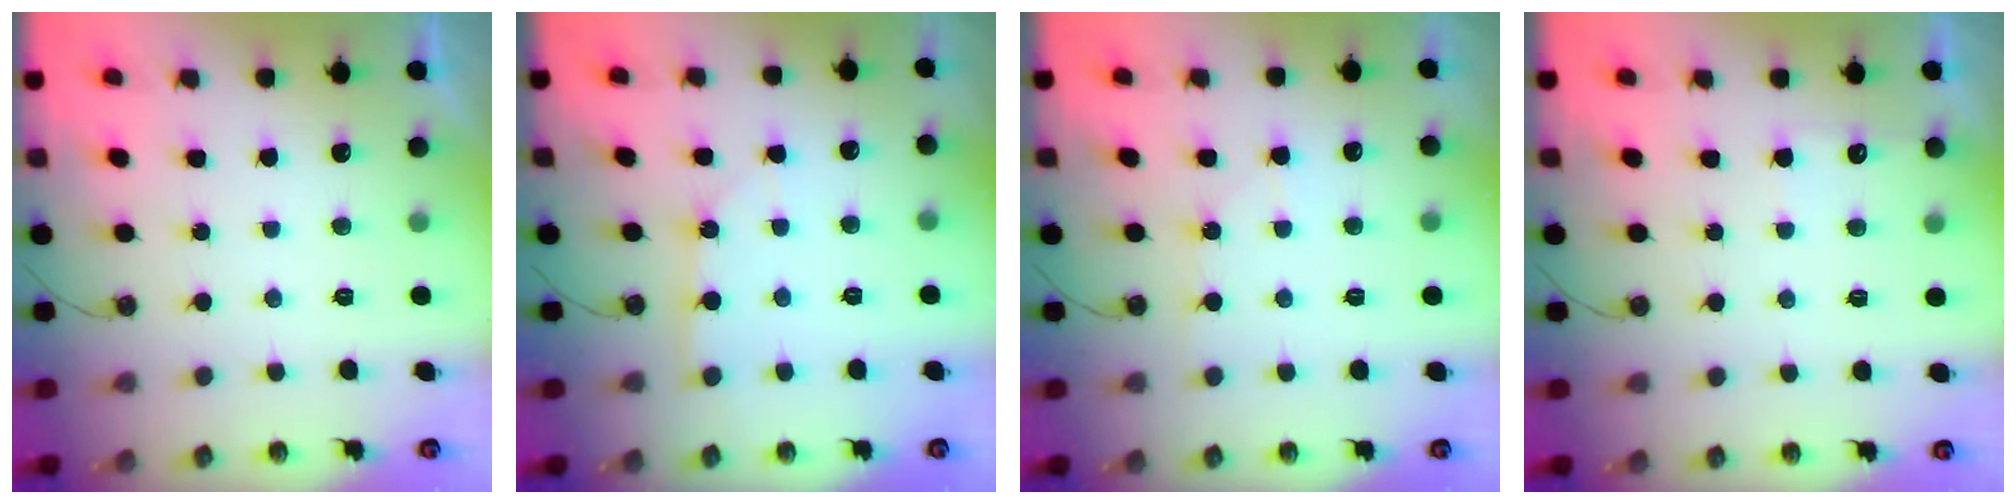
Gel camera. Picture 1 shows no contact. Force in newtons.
{"total": 3.0, "press": 3.0, "slide": 0.4}
{"total": 4.2, "press": 4.1, "slide": 0.5}
{"total": 4.7, "press": 4.7, "slide": 0.6}